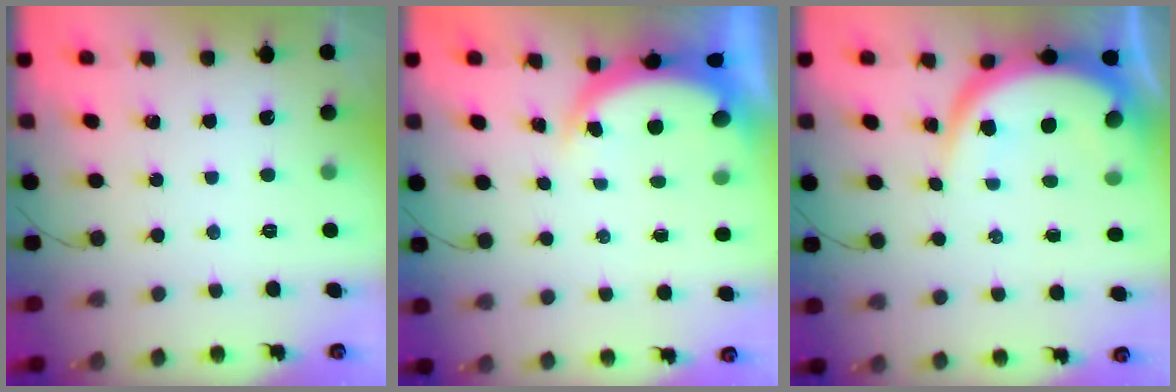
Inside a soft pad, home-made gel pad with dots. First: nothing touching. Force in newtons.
{"total": 4.7, "press": 4.5, "slide": 1.4}
{"total": 8.6, "press": 8.6, "slide": 0.6}